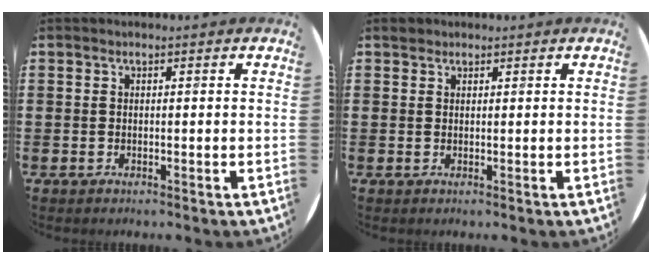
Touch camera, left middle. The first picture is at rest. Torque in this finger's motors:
{"motor_torque": [0.22, -0.17, 0.00, 0.00]}